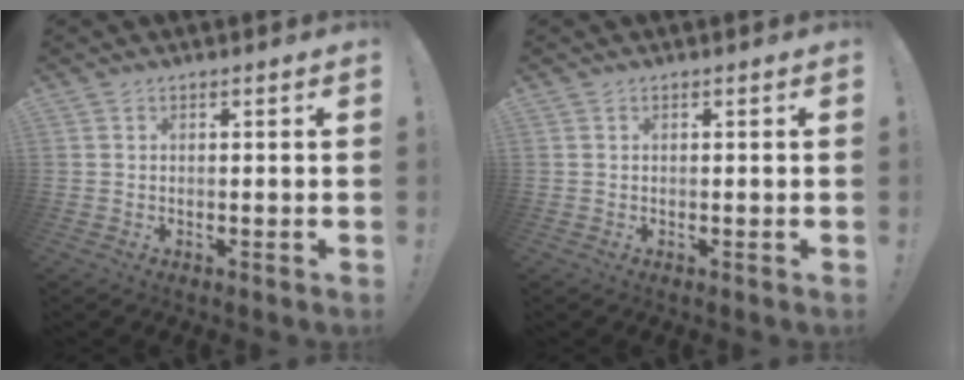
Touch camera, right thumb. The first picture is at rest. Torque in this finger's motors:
{"motor_torque": [-0.02, 0.02, -0.12, 0.14, 0.00]}